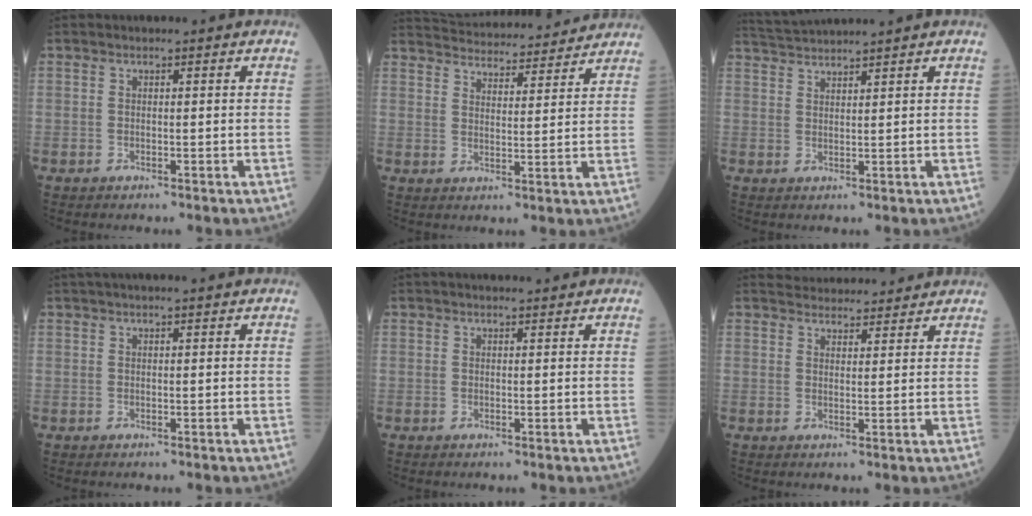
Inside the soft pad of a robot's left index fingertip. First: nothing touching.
{"total": 18.0, "force": [17.3, 2.8, 4.1], "torque": [-0.070, 0.023, 0.238]}
{"total": 5.0, "force": [4.7, -1.6, 1.0], "torque": [-0.019, 0.019, 0.090]}
{"total": 5.8, "force": [5.1, -0.3, 2.8], "torque": [-0.036, 0.032, 0.067]}
{"total": 4.5, "force": [4.2, 0.3, 1.6], "torque": [-0.017, 0.024, 0.053]}
{"total": 10.2, "force": [9.8, 1.9, 2.0], "torque": [-0.024, 0.024, 0.129]}